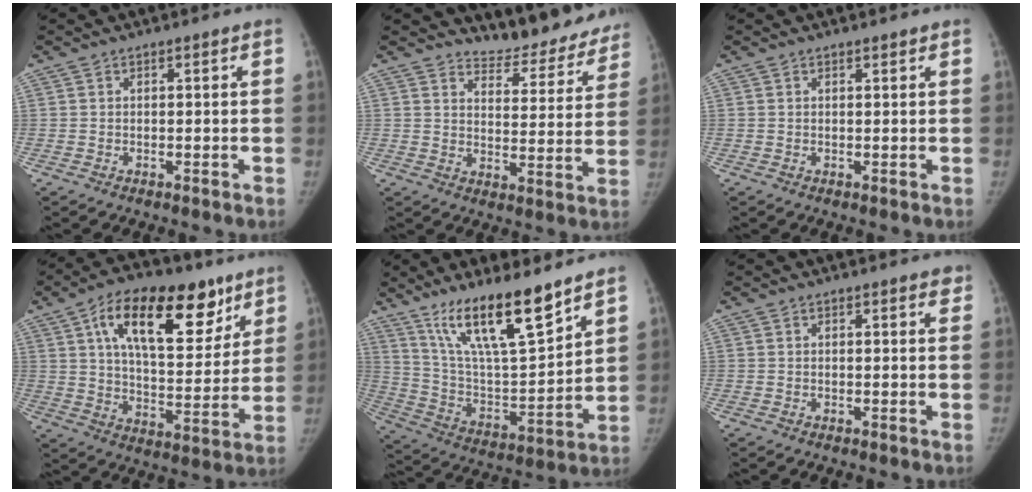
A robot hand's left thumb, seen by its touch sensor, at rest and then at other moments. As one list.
[{"total": 13.5, "force": [12.7, 4.3, 1.6], "torque": [0.019, -0.103, 0.144]}, {"total": 0.7, "force": [0.6, 0.3, 0.2], "torque": [-0.005, -0.004, 0.009]}, {"total": 23.1, "force": [11.8, 11.2, 16.4], "torque": [-0.215, -0.023, 0.191]}, {"total": 19.0, "force": [13.4, 4.1, 12.8], "torque": [-0.194, -0.073, 0.249]}, {"total": 1.4, "force": [1.0, 0.6, 0.8], "torque": [0.000, -0.002, 0.008]}]